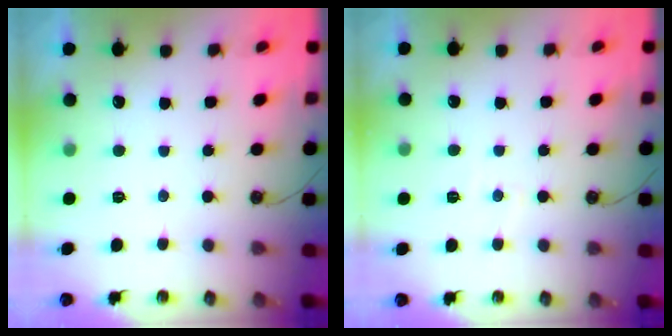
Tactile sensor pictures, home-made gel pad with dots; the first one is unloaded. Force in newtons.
{"total": 3.0, "press": 2.9, "slide": 0.6}